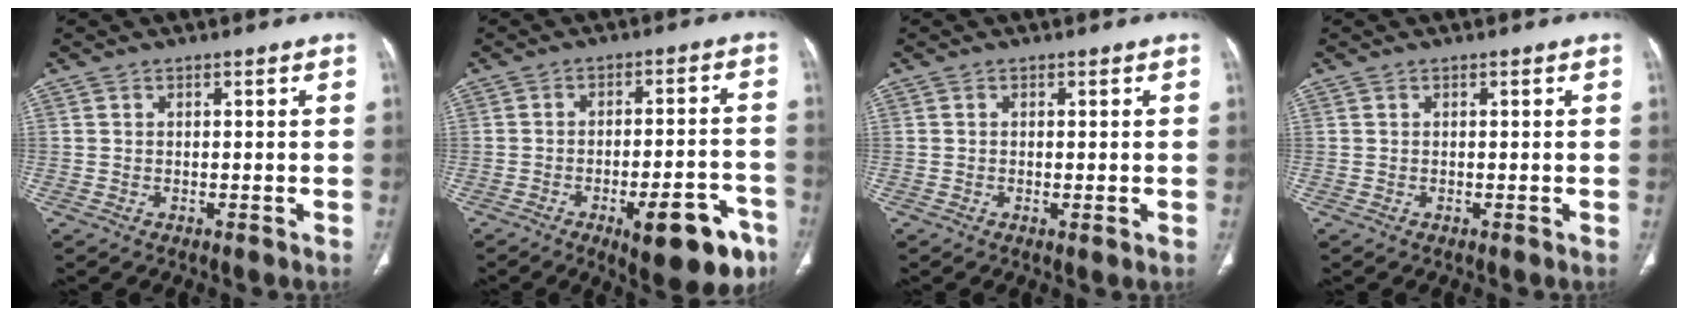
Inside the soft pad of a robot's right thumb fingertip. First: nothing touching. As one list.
[{"total": 14.7, "force": [-7.7, 5.0, 11.5], "torque": [-0.120, 0.042, -0.094]}, {"total": 1.0, "force": [-0.2, 0.2, 0.9], "torque": [-0.021, -0.005, -0.002]}, {"total": 0.0}]